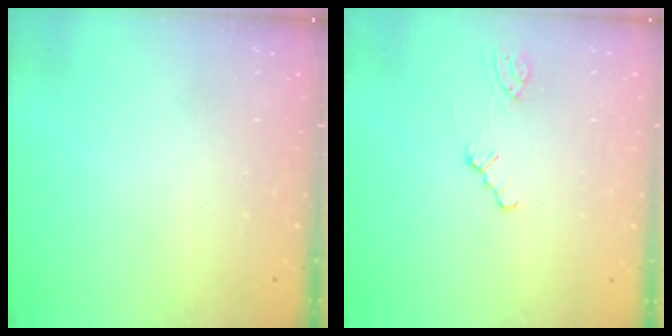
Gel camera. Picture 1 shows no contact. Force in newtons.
{"total": 1.1, "press": 1.1, "slide": 0.3}